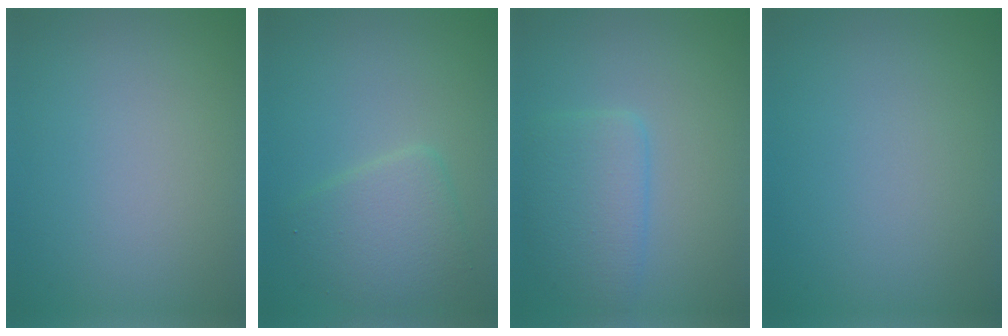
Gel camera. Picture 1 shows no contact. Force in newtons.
{"total": 3.6, "press": 3.6, "slide": 0.1}
{"total": 3.5, "press": 3.5, "slide": 0.1}
{"total": 0.0}